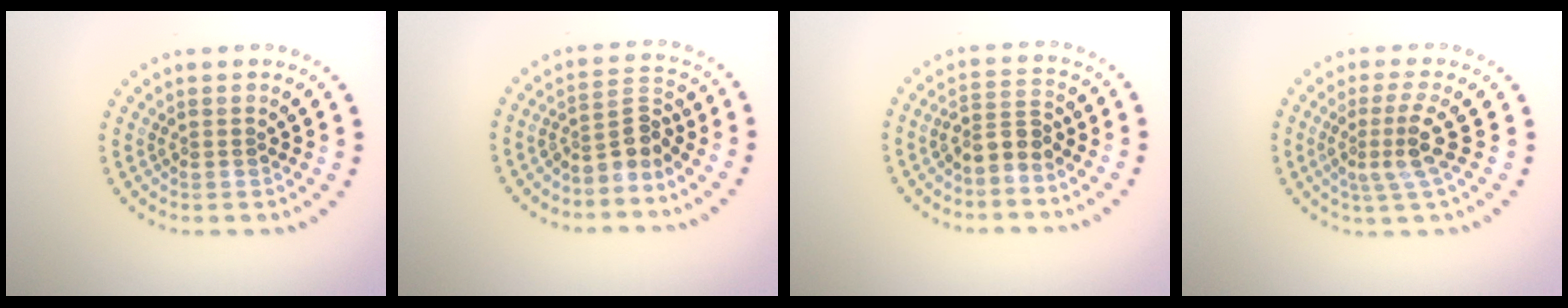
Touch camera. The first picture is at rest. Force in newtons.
{"total": 3.0, "press": 2.2, "slide": 2.1}
{"total": 2.7, "press": 2.2, "slide": 1.4}
{"total": 3.3, "press": 2.3, "slide": 2.3}